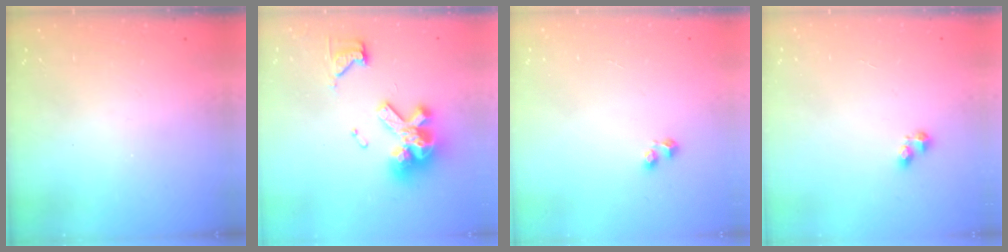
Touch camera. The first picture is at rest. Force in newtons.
{"total": 14.8, "press": 14.7, "slide": 1.8}
{"total": 1.7, "press": 1.6, "slide": 0.6}
{"total": 3.4, "press": 3.4, "slide": 0.5}